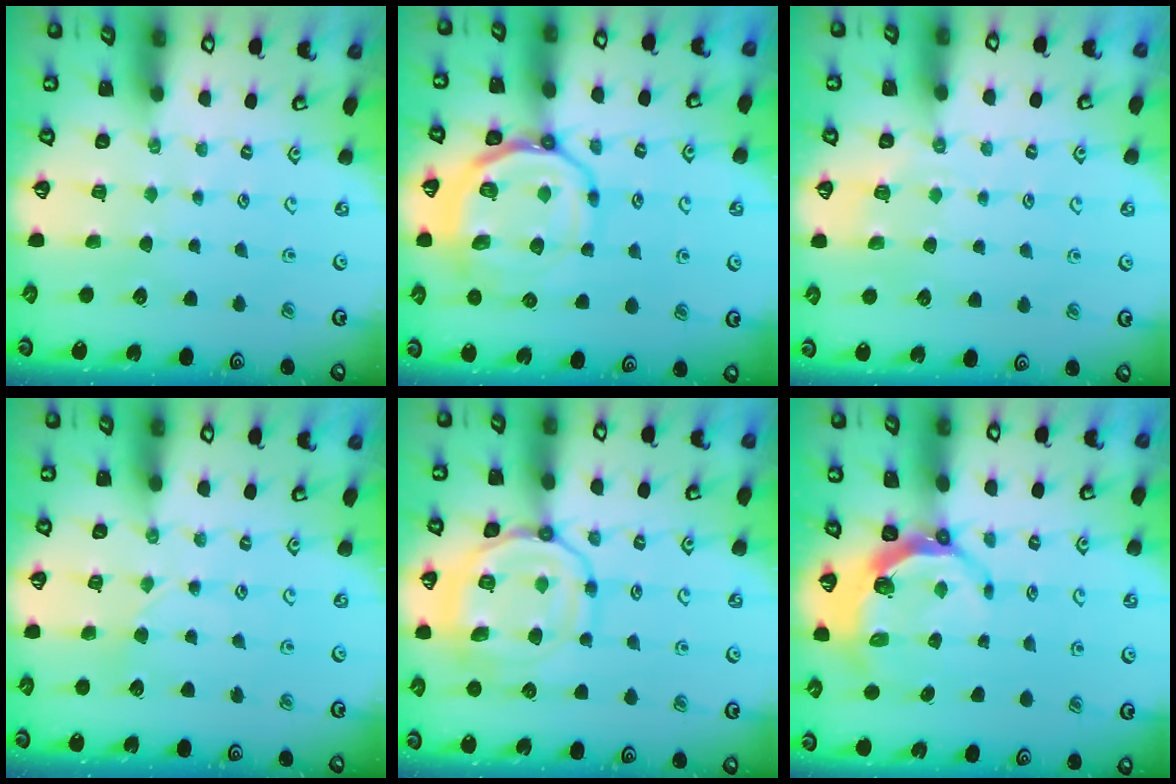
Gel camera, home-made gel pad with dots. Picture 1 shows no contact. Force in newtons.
{"total": 15.1, "press": 14.9, "slide": 2.1}
{"total": 2.8, "press": 2.5, "slide": 1.3}
{"total": 2.2, "press": 2.2, "slide": 0.3}
{"total": 15.1, "press": 15.1, "slide": 1.4}
{"total": 4.9, "press": 3.8, "slide": 3.1}